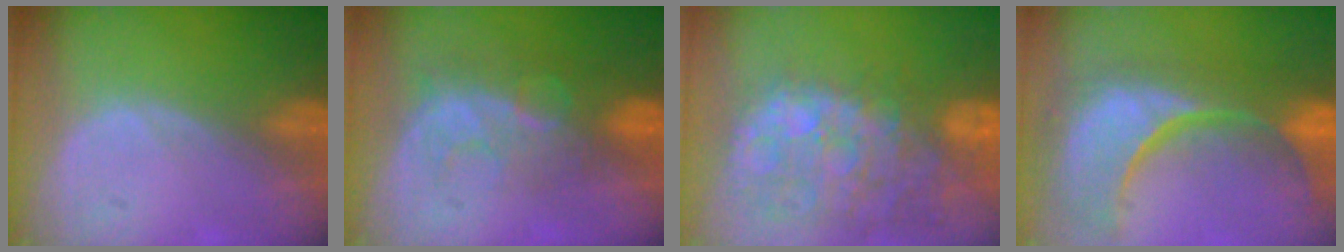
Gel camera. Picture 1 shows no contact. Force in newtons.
{"total": 8.1, "press": 7.1, "slide": 3.8}
{"total": 14.3, "press": 11.6, "slide": 8.3}
{"total": 15.4, "press": 12.1, "slide": 9.6}